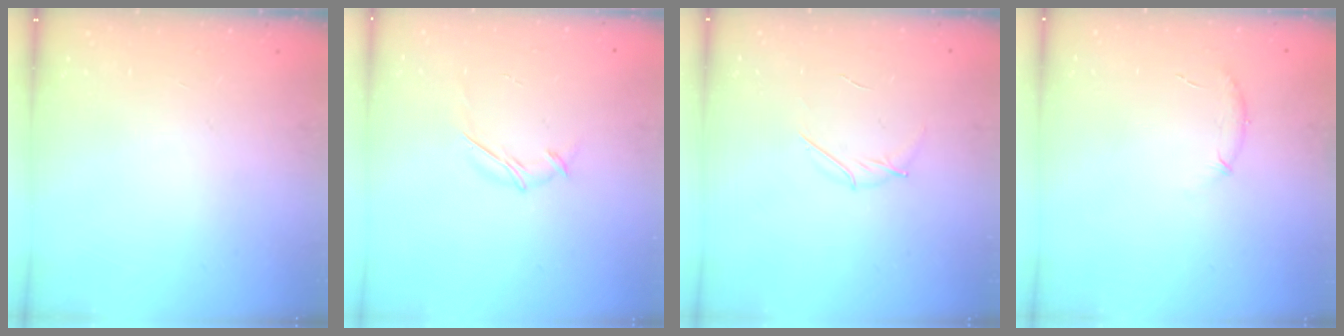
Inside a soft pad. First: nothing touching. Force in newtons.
{"total": 5.6, "press": 5.6, "slide": 0.2}
{"total": 3.8, "press": 3.6, "slide": 1.1}
{"total": 6.1, "press": 5.9, "slide": 1.4}